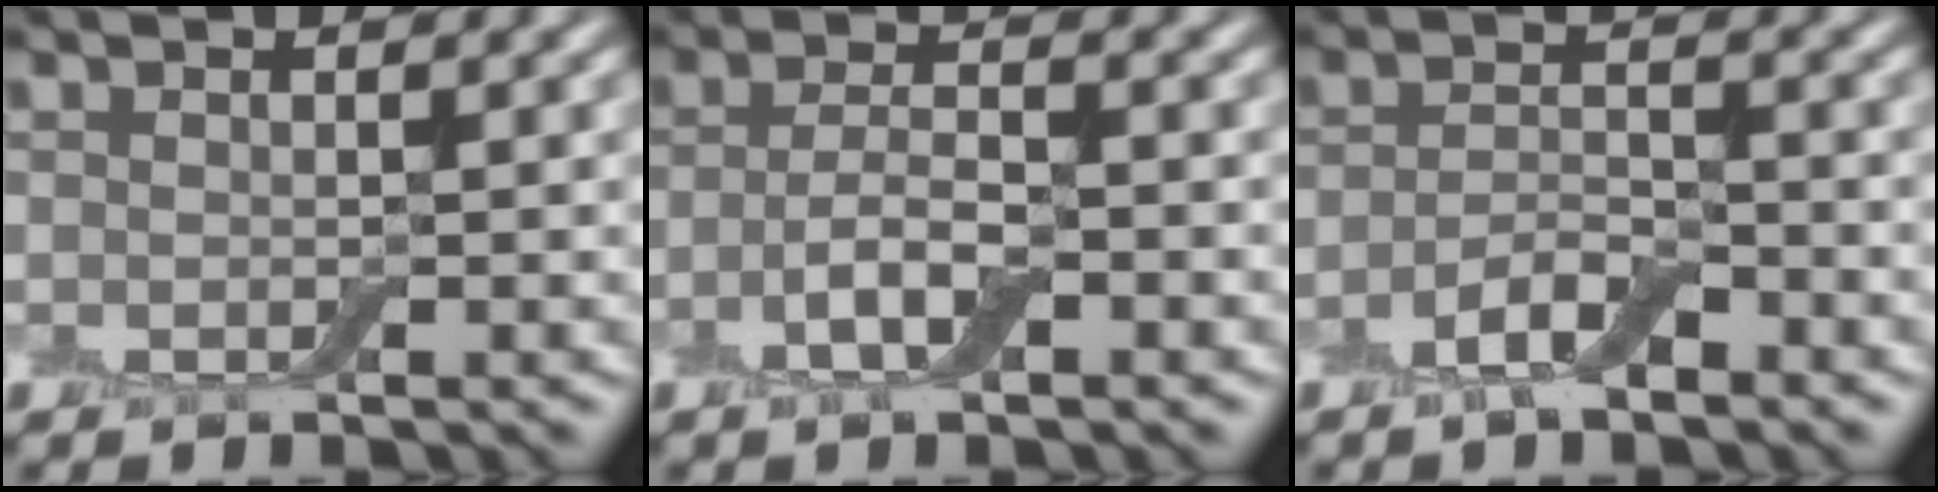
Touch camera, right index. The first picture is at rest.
{"total": 3.0, "force": [-1.1, 1.0, 2.6], "torque": [-0.058, 0.001, -0.027]}
{"total": 2.7, "force": [-1.6, 0.9, 1.8], "torque": [-0.039, 0.006, -0.035]}